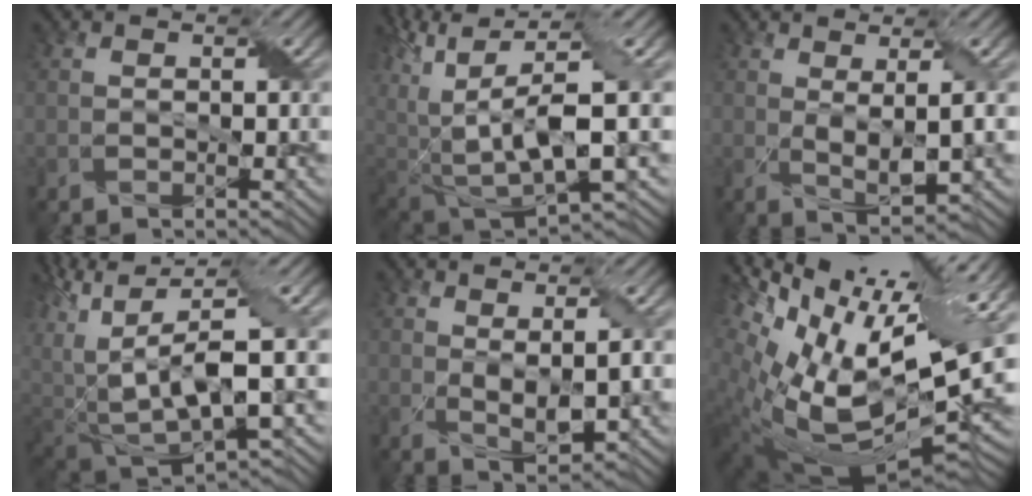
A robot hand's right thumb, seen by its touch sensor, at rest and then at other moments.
{"total": 14.5, "force": [1.7, 6.5, 12.8], "torque": [-0.287, -0.019, 0.049]}
{"total": 3.3, "force": [0.9, 0.8, 3.0], "torque": [-0.067, -0.004, 0.019]}
{"total": 13.6, "force": [0.5, 6.2, 12.0], "torque": [-0.269, -0.019, 0.024]}
{"total": 3.1, "force": [0.8, 1.1, 2.8], "torque": [-0.063, -0.005, 0.019]}
{"total": 20.8, "force": [4.4, 11.0, 17.1], "torque": [-0.326, -0.001, 0.112]}